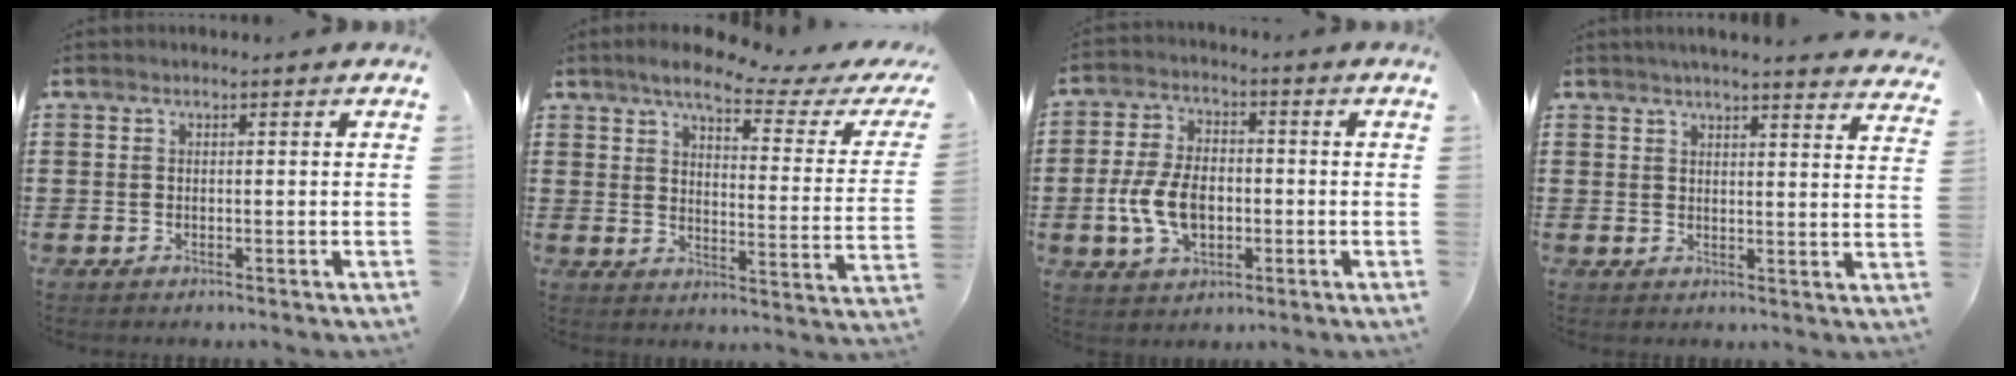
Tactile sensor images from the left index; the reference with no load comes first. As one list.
[{"total": 6.5, "force": [5.0, 0.7, 4.0], "torque": [-0.091, -0.024, 0.080]}, {"total": 8.2, "force": [-1.6, 5.0, 6.2], "torque": [-0.145, 0.003, -0.035]}, {"total": 3.6, "force": [3.5, -0.3, 0.7], "torque": [-0.024, -0.016, 0.062]}]